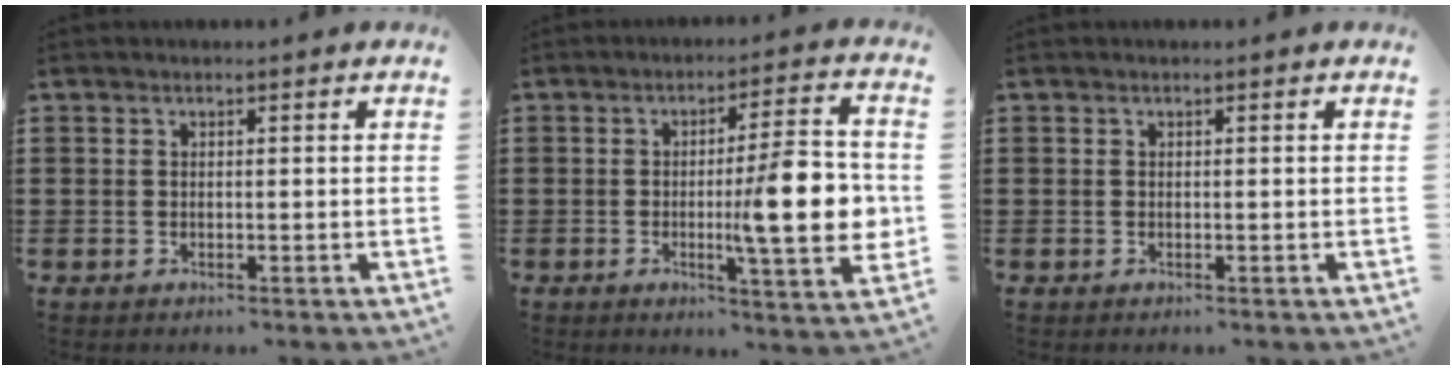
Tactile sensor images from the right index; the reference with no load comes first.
{"total": 12.9, "force": [-1.1, 2.6, 12.6], "torque": [-0.170, -0.009, -0.023]}
{"total": 0.0}